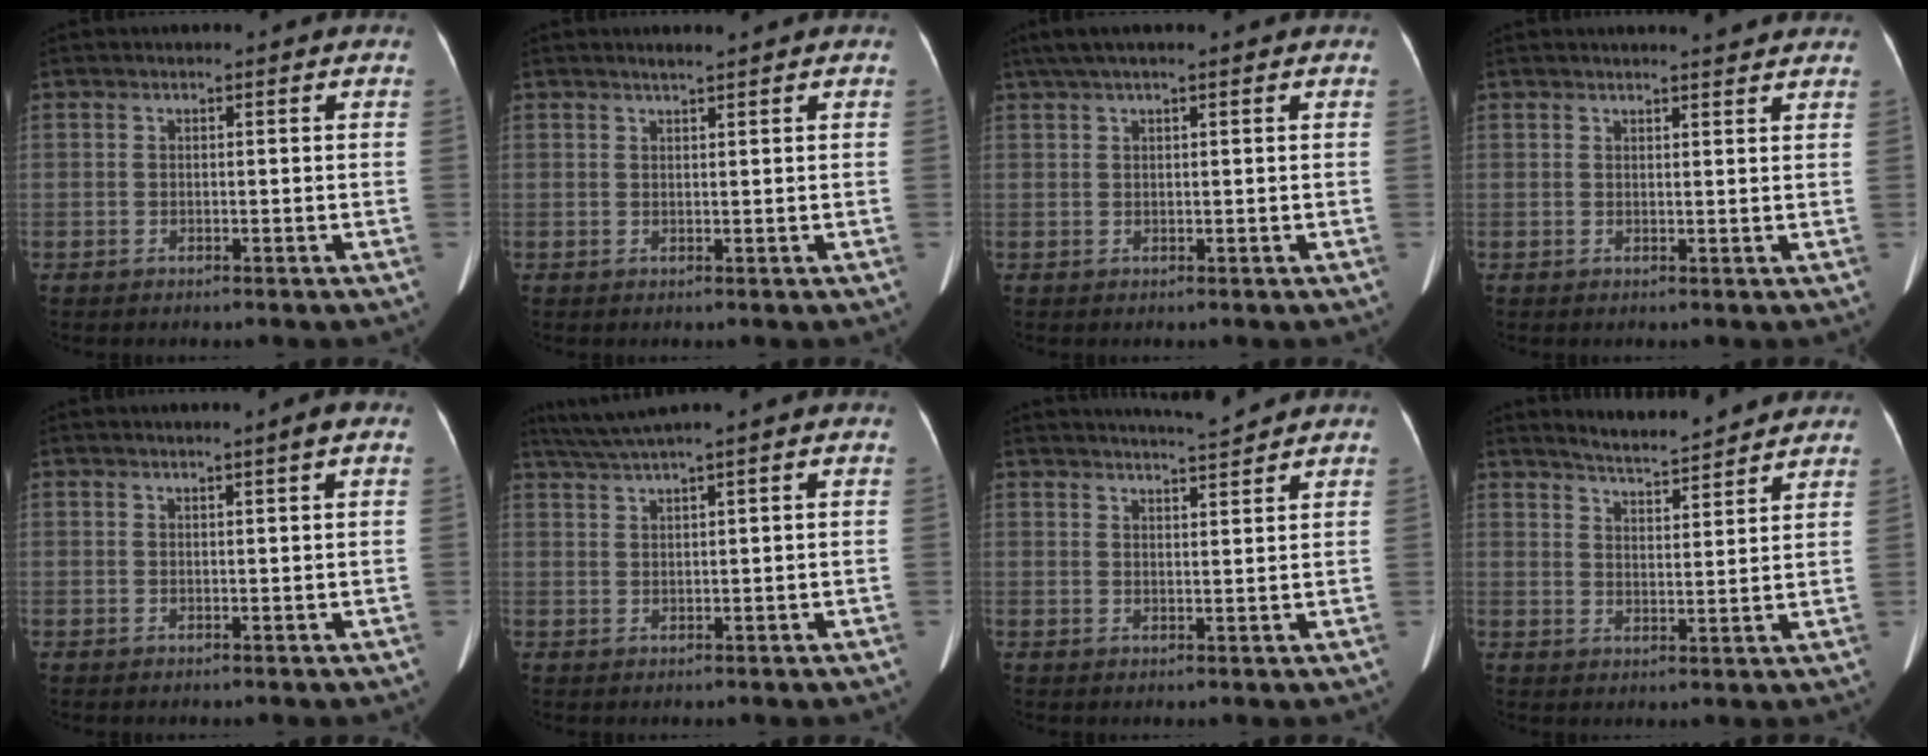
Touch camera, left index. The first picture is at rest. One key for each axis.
{"total": 1.2, "fx": 1.0, "fy": -0.2, "fz": 0.5, "tx": -0.013, "ty": 0.001, "tz": 0.021}
{"total": 4.5, "fx": 3.3, "fy": 0.0, "fz": 3.0, "tx": -0.055, "ty": 0.037, "tz": 0.061}
{"total": 2.7, "fx": 2.6, "fy": 0.0, "fz": 0.5, "tx": -0.011, "ty": -0.003, "tz": 0.028}
{"total": 1.3, "fx": 0.8, "fy": -0.3, "fz": 1.0, "tx": -0.015, "ty": -0.003, "tz": 0.014}
{"total": 3.6, "fx": 2.8, "fy": -1.3, "fz": 1.8, "tx": -0.046, "ty": 0.010, "tz": 0.066}
{"total": 4.8, "fx": 4.6, "fy": -0.8, "fz": 1.1, "tx": -0.022, "ty": 0.001, "tz": 0.068}
{"total": 8.8, "fx": 8.4, "fy": 0.7, "fz": 2.4, "tx": -0.045, "ty": 0.010, "tz": 0.124}